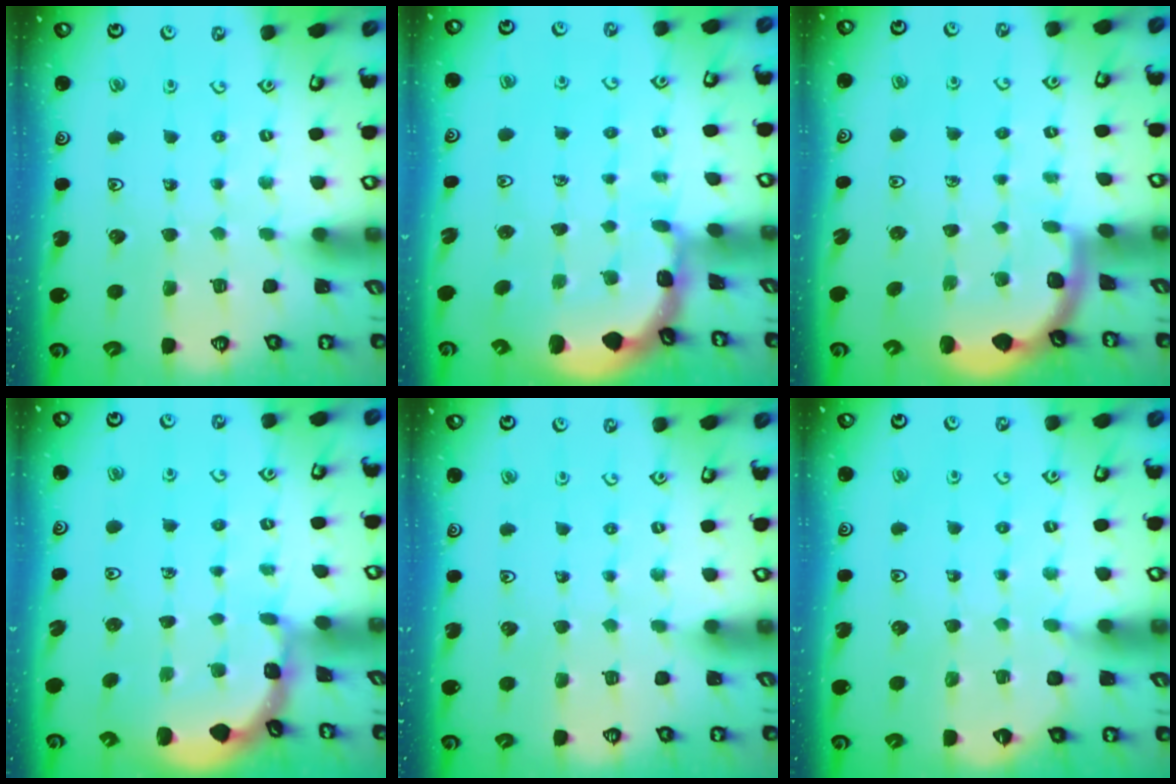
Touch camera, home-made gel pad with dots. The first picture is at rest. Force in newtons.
{"total": 1.4, "press": 1.4, "slide": 0.1}
{"total": 1.7, "press": 1.7, "slide": 0.1}
{"total": 1.1, "press": 1.1, "slide": 0.3}
{"total": 0.0}
{"total": 2.9, "press": 2.9, "slide": 0.3}